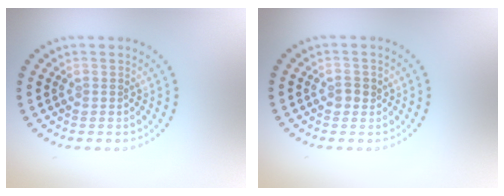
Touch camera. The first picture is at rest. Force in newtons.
{"total": 1.3, "press": 1.3, "slide": 0.4}